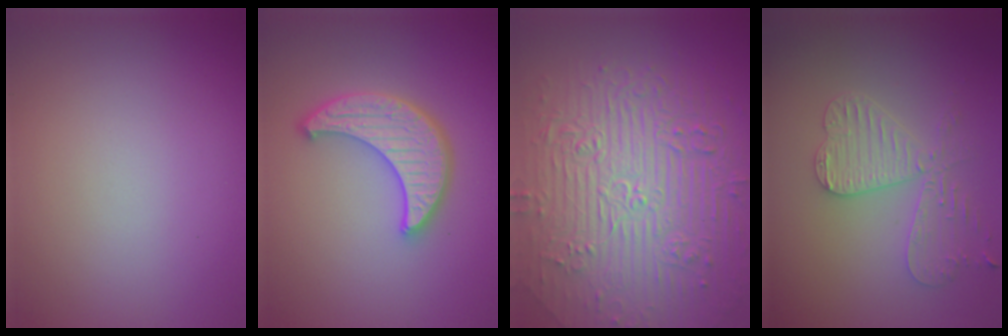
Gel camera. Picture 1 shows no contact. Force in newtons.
{"total": 4.6, "press": 4.0, "slide": 2.4}
{"total": 11.0, "press": 7.3, "slide": 8.3}
{"total": 4.2, "press": 3.7, "slide": 2.0}